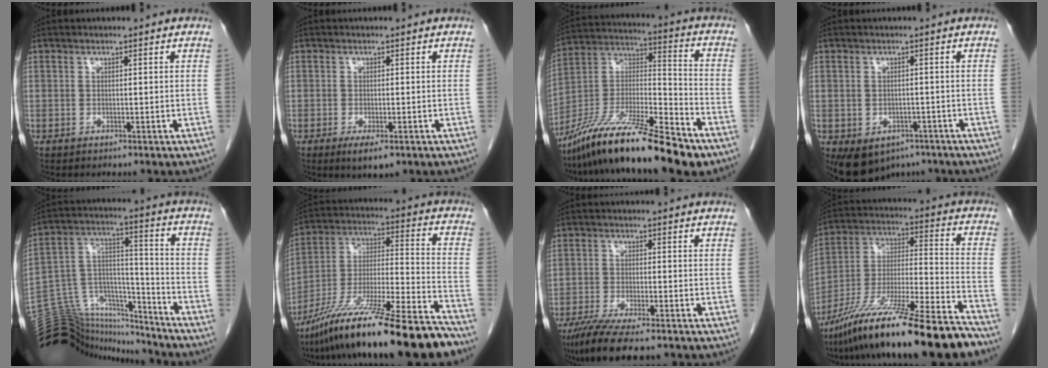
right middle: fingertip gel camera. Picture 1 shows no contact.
{"total": 3.6, "force": [-2.0, 1.0, 2.9], "torque": [-0.045, -0.006, -0.026]}
{"total": 20.1, "force": [-15.1, 2.3, 13.1], "torque": [-0.244, -0.015, -0.271]}
{"total": 7.9, "force": [-4.9, 5.4, 3.2], "torque": [-0.050, 0.009, -0.062]}
{"total": 22.9, "force": [-21.6, 6.2, 4.5], "torque": [-0.115, 0.051, -0.340]}
{"total": 23.8, "force": [-18.8, 0.5, 14.7], "torque": [-0.228, -0.022, -0.326]}
{"total": 10.5, "force": [-8.2, 1.6, 6.4], "torque": [-0.101, -0.022, -0.130]}
{"total": 23.0, "force": [-18.0, 0.3, 14.4], "torque": [-0.233, -0.025, -0.314]}